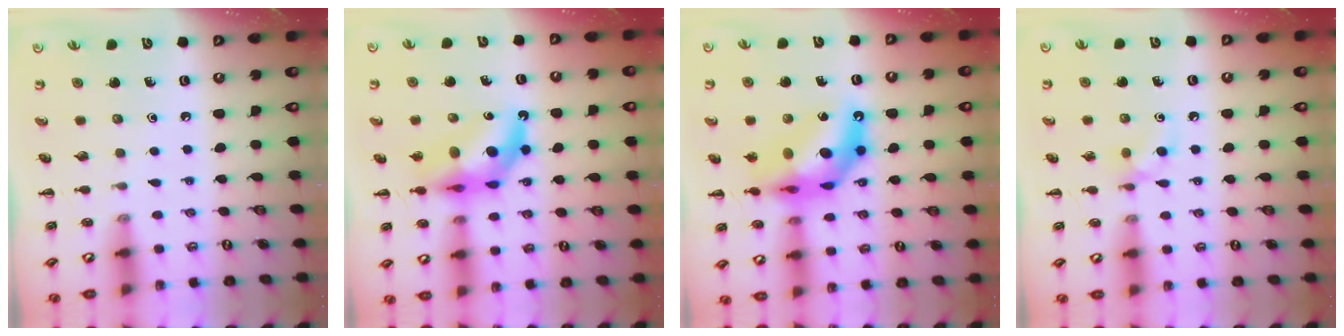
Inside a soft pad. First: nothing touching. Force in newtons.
{"total": 11.5, "press": 10.9, "slide": 3.5}
{"total": 15.8, "press": 15.2, "slide": 4.3}
{"total": 5.0, "press": 4.7, "slide": 1.7}